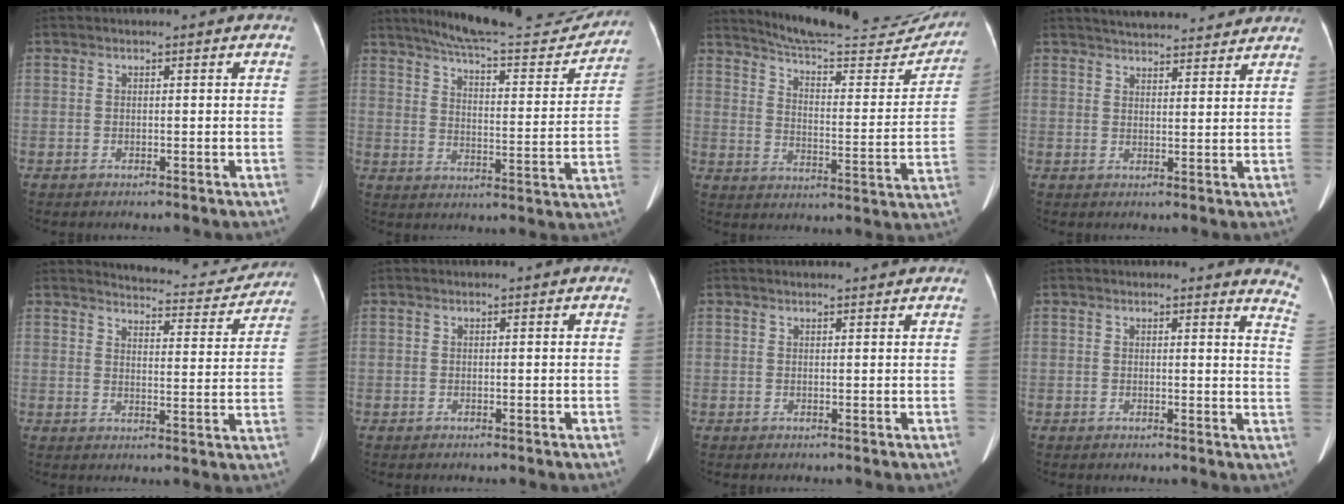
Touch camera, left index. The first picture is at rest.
{"total": 20.5, "force": [18.9, 2.5, 7.5], "torque": [-0.113, -0.029, 0.251]}
{"total": 23.2, "force": [21.7, 3.0, 7.7], "torque": [-0.106, -0.058, 0.279]}
{"total": 12.5, "force": [11.6, 2.3, 4.2], "torque": [-0.052, 0.022, 0.151]}
{"total": 11.1, "force": [10.9, 1.8, 1.4], "torque": [-0.010, -0.019, 0.125]}
{"total": 0.0}
{"total": 3.1, "force": [2.9, 0.3, 0.9], "torque": [-0.013, 0.014, 0.036]}
{"total": 5.6, "force": [5.4, 0.2, 1.7], "torque": [-0.011, -0.048, 0.022]}